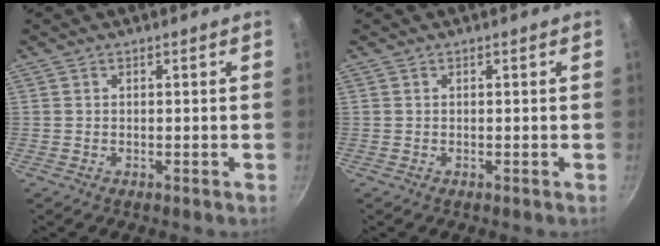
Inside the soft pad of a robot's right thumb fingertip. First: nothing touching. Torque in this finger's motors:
{"motor_torque": [-0.14, 0.14, -0.33, -0.06, 0.00]}